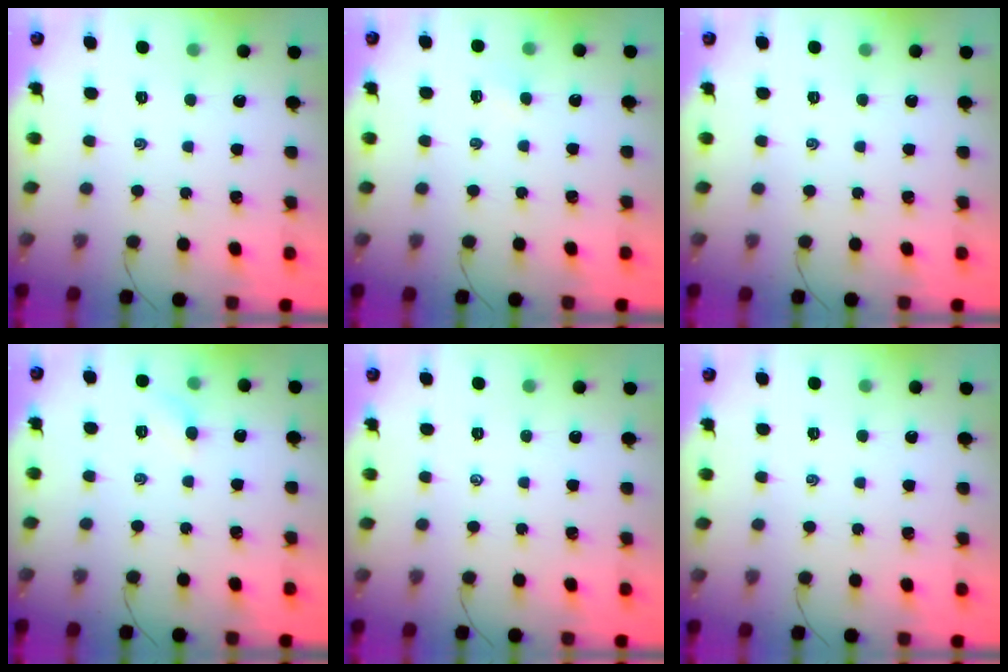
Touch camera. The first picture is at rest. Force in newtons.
{"total": 2.4, "press": 2.2, "slide": 0.8}
{"total": 0.0}
{"total": 4.2, "press": 4.1, "slide": 1.2}
{"total": 0.0}
{"total": 0.0}